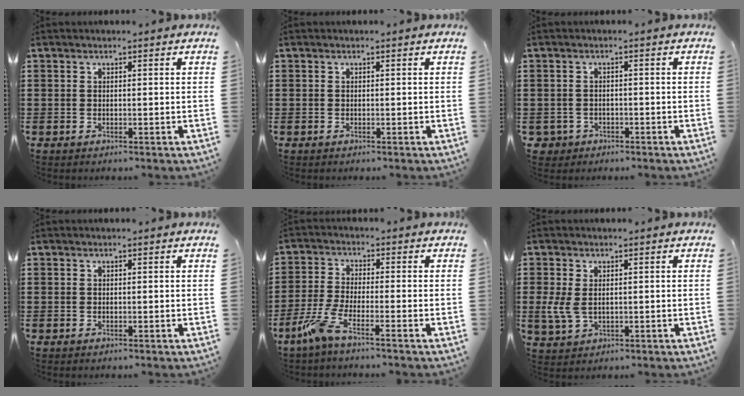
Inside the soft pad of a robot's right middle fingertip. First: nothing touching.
{"total": 0.0}
{"total": 1.8, "force": [-1.3, 1.2, 0.1], "torque": [-0.008, 0.001, -0.030]}
{"total": 0.0}
{"total": 5.4, "force": [-3.6, 0.4, 4.0], "torque": [-0.108, -0.021, -0.073]}
{"total": 3.4, "force": [0.1, 2.3, 2.5], "torque": [-0.081, -0.005, -0.006]}